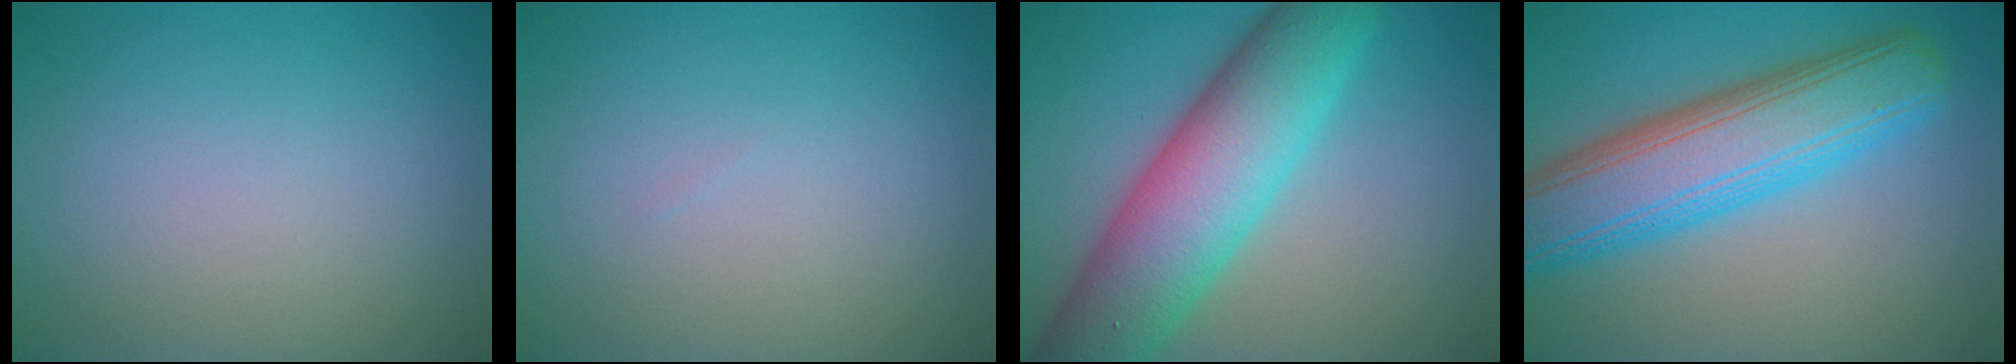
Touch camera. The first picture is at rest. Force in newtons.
{"total": 0.0}
{"total": 10.6, "press": 10.6, "slide": 0.2}
{"total": 9.7, "press": 9.7, "slide": 0.4}